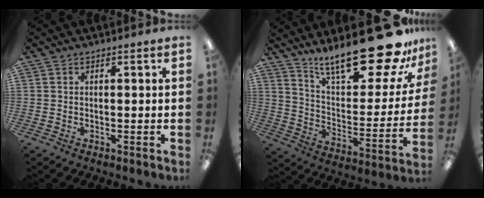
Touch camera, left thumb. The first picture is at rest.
{"total": 25.6, "force": [19.6, 7.0, 14.9], "torque": [-0.215, -0.136, 0.321]}